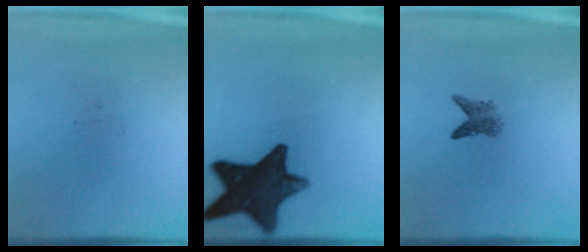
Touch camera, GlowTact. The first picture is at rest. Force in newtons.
{"total": 14.5}
{"total": 2.6}